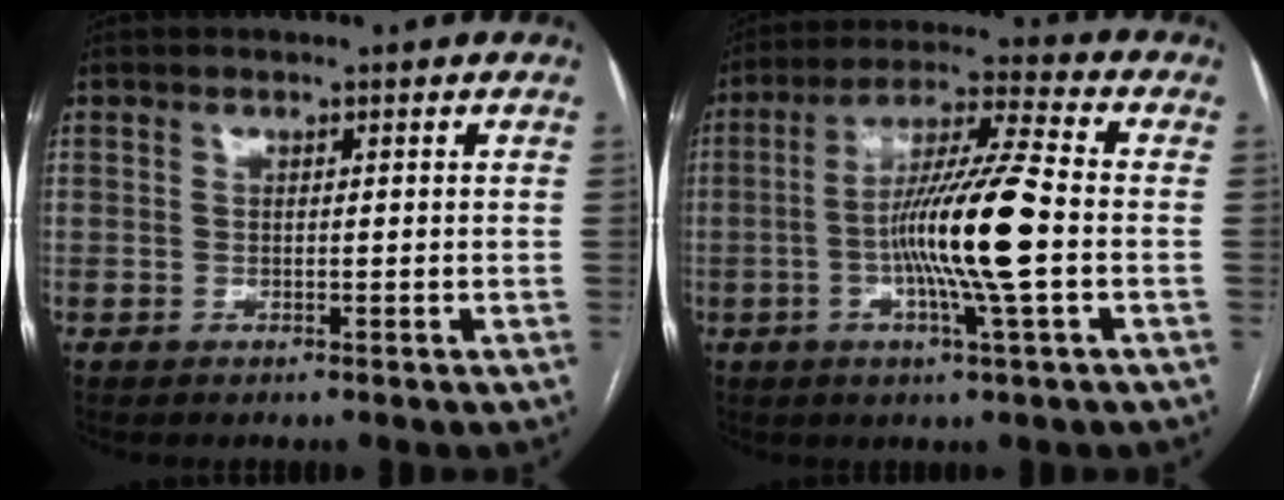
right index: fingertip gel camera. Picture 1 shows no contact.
{"total": 13.4, "force": [-2.2, -0.5, 13.2], "torque": [-0.243, -0.002, -0.048]}